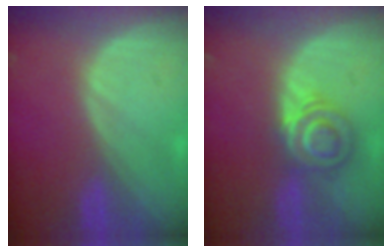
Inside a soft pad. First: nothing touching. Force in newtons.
{"total": 5.7, "press": 5.6, "slide": 1.1}